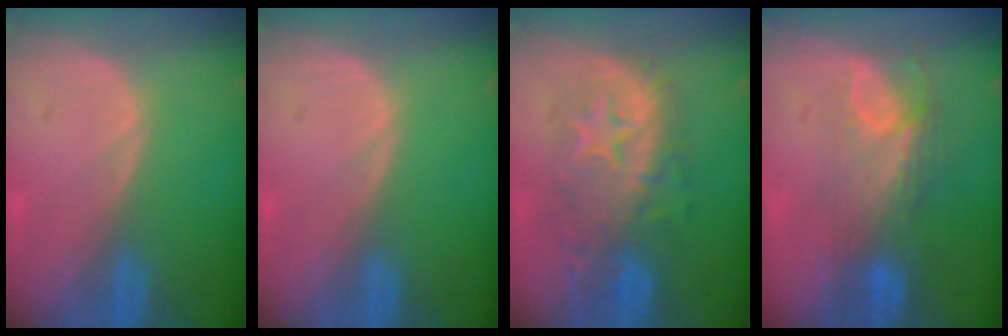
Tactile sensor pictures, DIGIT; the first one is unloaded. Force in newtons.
{"total": 0.0}
{"total": 8.4, "press": 8.4, "slide": 0.2}
{"total": 7.4, "press": 6.4, "slide": 3.7}